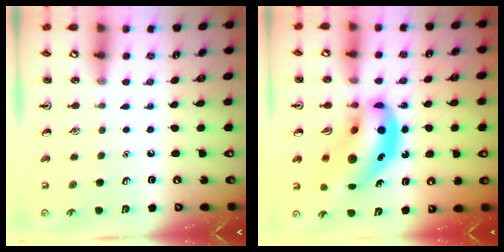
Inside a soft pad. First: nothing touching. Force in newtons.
{"total": 16.9, "press": 16.1, "slide": 5.0}